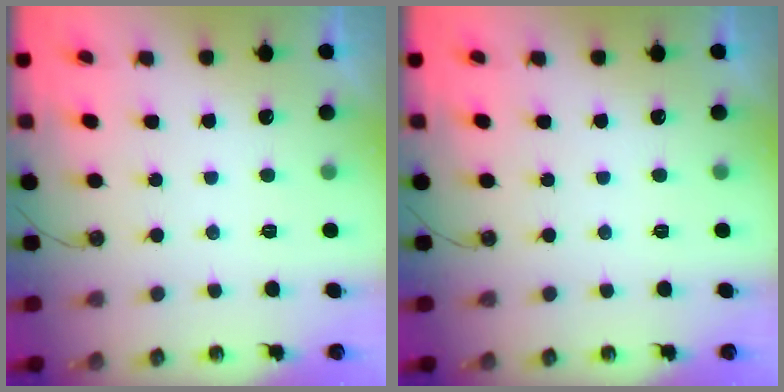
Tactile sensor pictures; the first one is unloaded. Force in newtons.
{"total": 0.0}